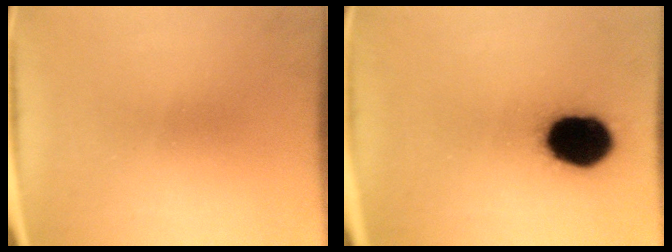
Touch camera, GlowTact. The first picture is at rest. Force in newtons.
{"total": 19.5}